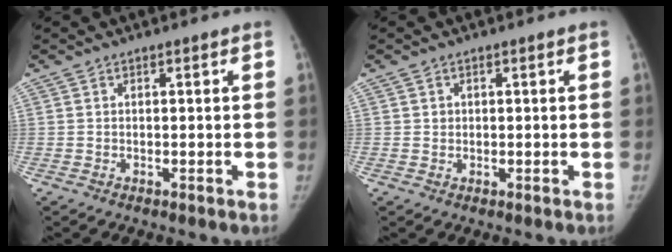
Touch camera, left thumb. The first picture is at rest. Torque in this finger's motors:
{"motor_torque": [-0.18, 0.10, 0.05, 0.17, -0.02]}